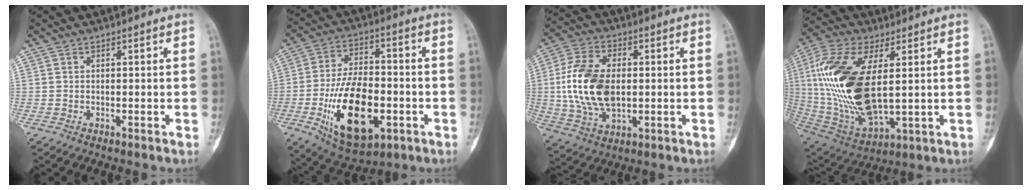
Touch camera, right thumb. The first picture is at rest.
{"total": 19.6, "force": [-5.5, 10.4, 15.7], "torque": [-0.252, 0.018, -0.080]}
{"total": 15.6, "force": [0.3, 9.3, 12.5], "torque": [-0.242, 0.003, 0.008]}
{"total": 23.8, "force": [3.1, 11.3, 20.8], "torque": [-0.436, -0.019, 0.066]}